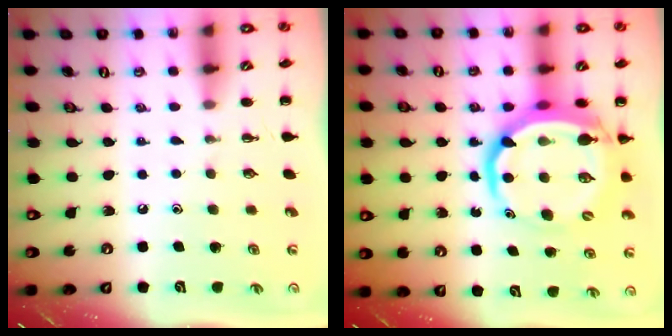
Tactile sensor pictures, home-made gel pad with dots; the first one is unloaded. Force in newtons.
{"total": 13.8, "press": 13.4, "slide": 3.5}